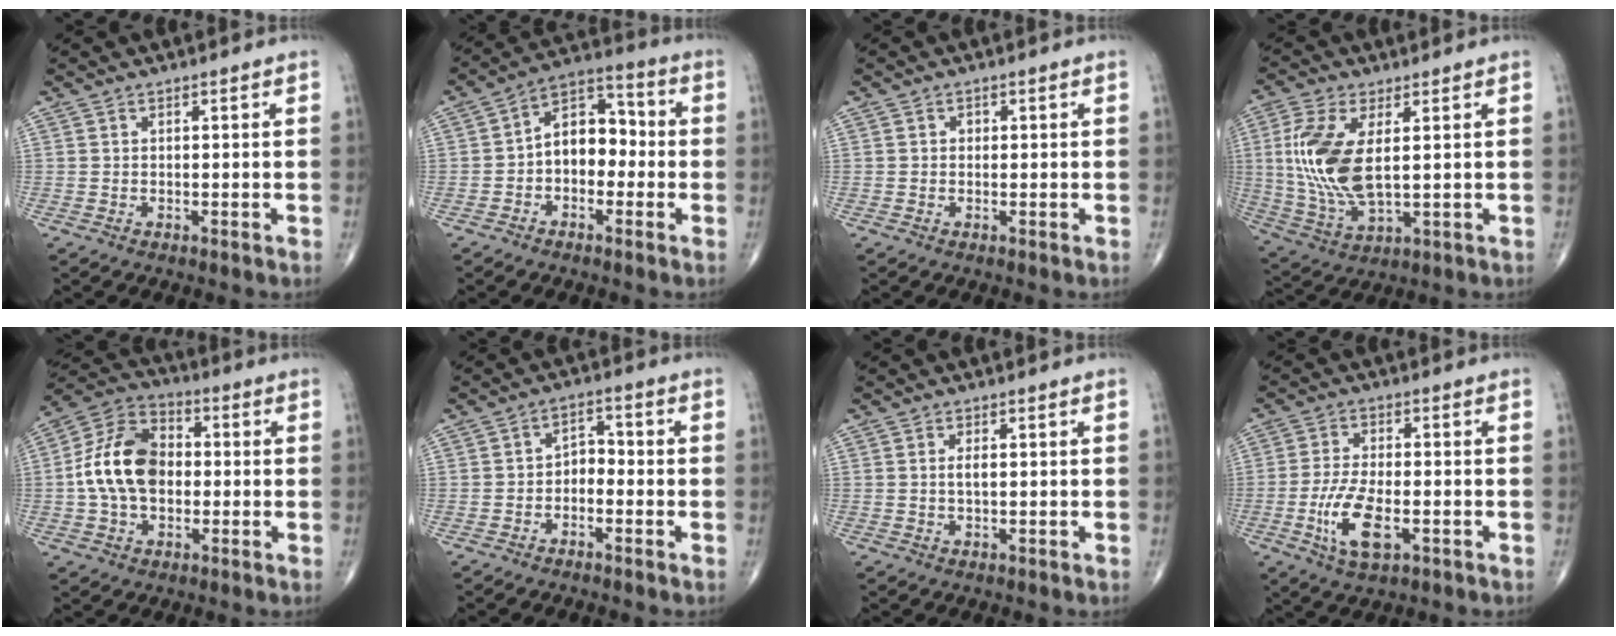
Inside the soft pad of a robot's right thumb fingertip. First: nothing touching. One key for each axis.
{"total": 10.0, "fx": -1.3, "fy": 6.8, "fz": 7.2, "tx": -0.083, "ty": 0.041, "tz": -0.040}
{"total": 0.8, "fx": 0.1, "fy": 0.7, "fz": 0.3, "tx": 0.000, "ty": 0.002, "tz": -0.001}
{"total": 14.0, "fx": 1.9, "fy": 6.4, "fz": 12.3, "tx": -0.275, "ty": -0.011, "tz": 0.047}
{"total": 14.5, "fx": -0.3, "fy": 9.8, "fz": 10.6, "tx": -0.182, "ty": 0.031, "tz": -0.014}
{"total": 4.4, "fx": -1.8, "fy": 3.0, "fz": 2.6, "tx": -0.024, "ty": 0.034, "tz": -0.043}
{"total": 1.6, "fx": 0.1, "fy": 0.6, "fz": 1.5, "tx": -0.030, "ty": 0.000, "tz": 0.002}
{"total": 9.0, "fx": -2.9, "fy": 3.8, "fz": 7.6, "tx": -0.157, "ty": 0.003, "tz": -0.052}